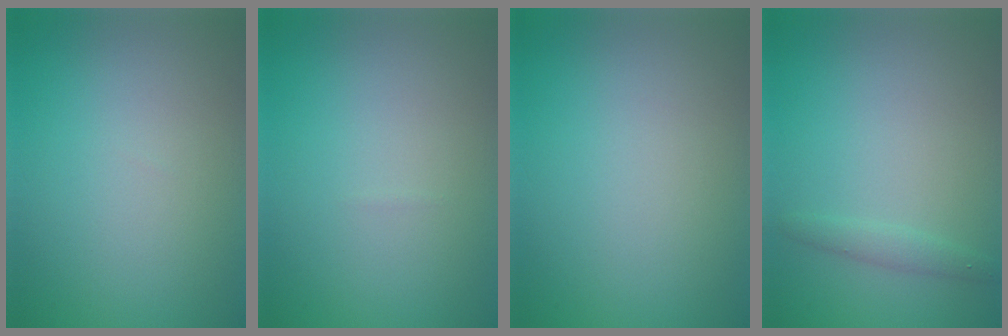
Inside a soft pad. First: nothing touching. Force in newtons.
{"total": 0.0}
{"total": 0.0}
{"total": 1.3, "press": 1.3, "slide": 0.0}